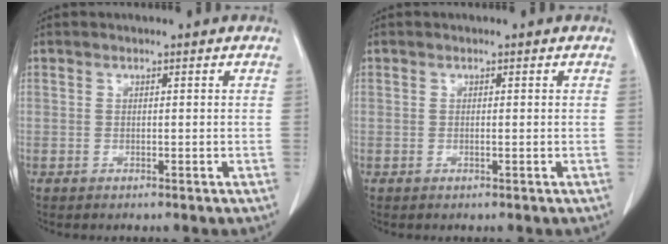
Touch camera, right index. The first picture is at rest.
{"total": 0.0}